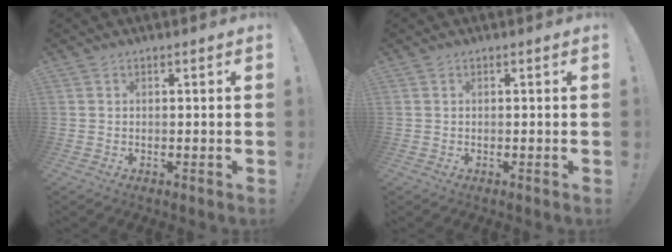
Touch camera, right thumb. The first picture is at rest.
{"total": 0.0}